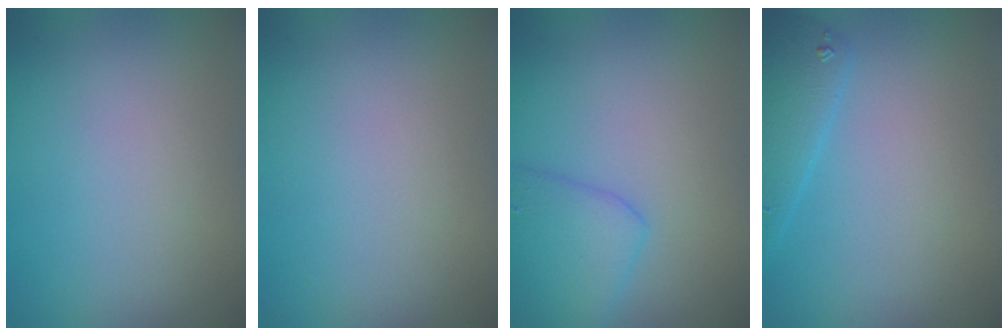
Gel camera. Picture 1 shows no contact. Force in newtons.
{"total": 0.0}
{"total": 3.3, "press": 3.3, "slide": 0.2}
{"total": 2.9, "press": 2.9, "slide": 0.2}